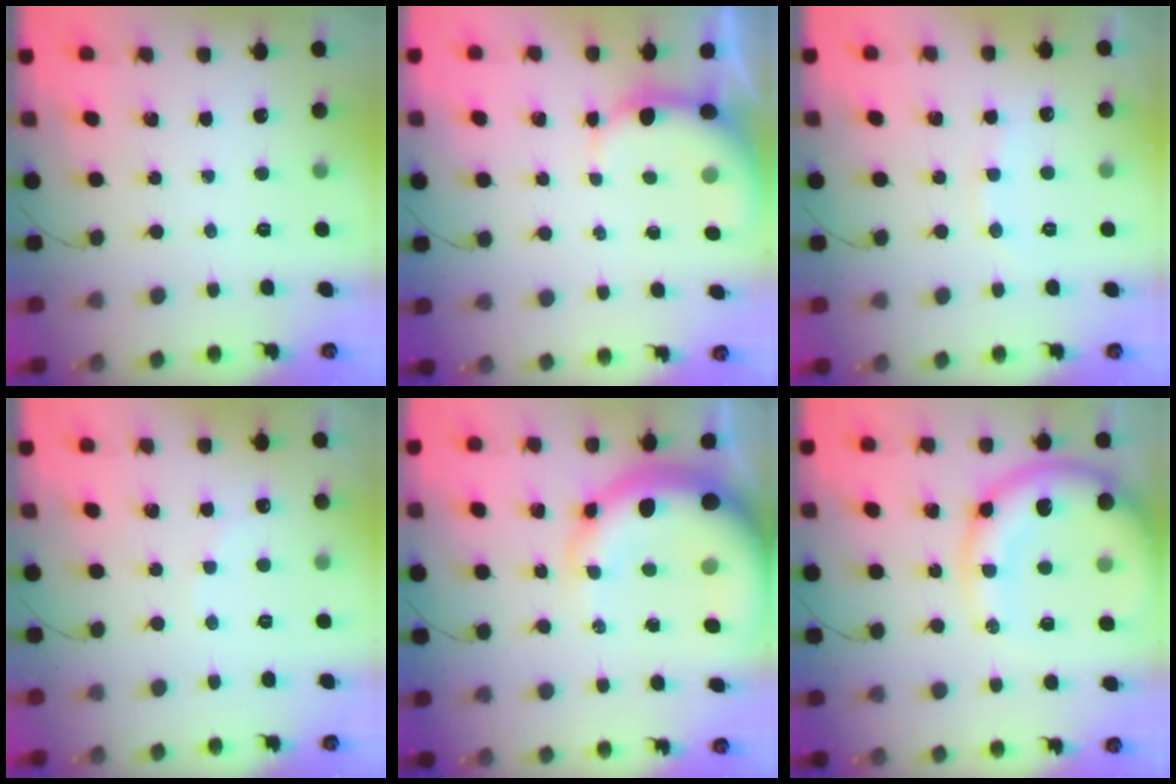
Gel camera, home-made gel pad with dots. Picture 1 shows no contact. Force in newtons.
{"total": 4.0, "press": 3.9, "slide": 0.7}
{"total": 6.7, "press": 6.6, "slide": 1.2}
{"total": 5.7, "press": 5.6, "slide": 0.9}
{"total": 16.2, "press": 15.5, "slide": 4.6}
{"total": 15.3, "press": 14.8, "slide": 3.8}